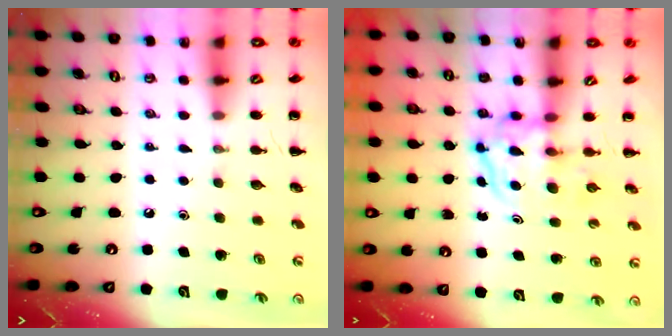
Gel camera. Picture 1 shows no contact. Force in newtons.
{"total": 3.7, "press": 3.7, "slide": 0.4}